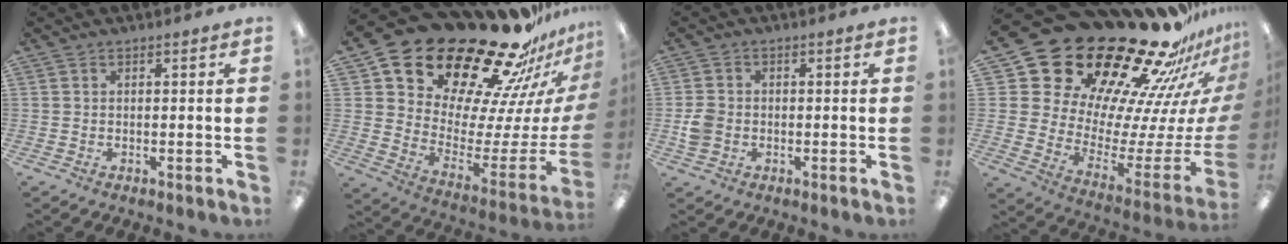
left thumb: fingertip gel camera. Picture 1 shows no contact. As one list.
[{"total": 27.0, "force": [22.5, 10.1, 11.0], "torque": [-0.165, -0.186, 0.404]}, {"total": 4.0, "force": [-0.8, 3.4, 2.0], "torque": [-0.040, 0.006, -0.015]}, {"total": 31.4, "force": [24.2, 13.4, 14.9], "torque": [-0.213, -0.223, 0.460]}]